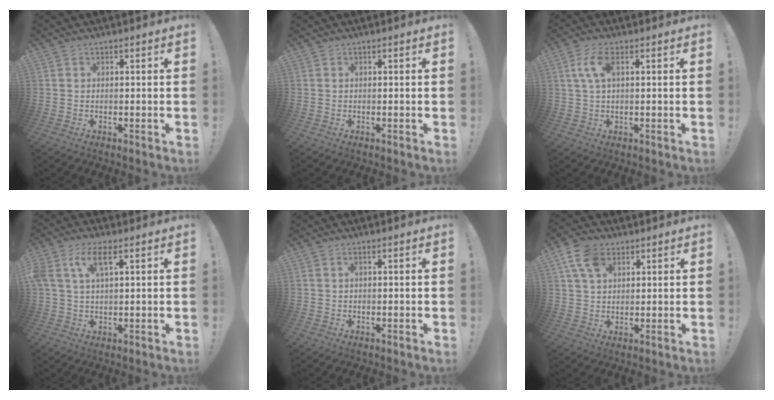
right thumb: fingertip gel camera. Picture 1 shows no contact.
{"total": 0.0}
{"total": 6.2, "force": [1.9, 2.3, 5.4], "torque": [-0.105, 0.001, 0.032]}
{"total": 8.1, "force": [3.7, 3.7, 6.2], "torque": [-0.127, 0.001, 0.070]}
{"total": 1.0, "force": [0.5, 0.5, 0.7], "torque": [-0.020, 0.003, 0.010]}
{"total": 9.5, "force": [4.5, 6.2, 5.6], "torque": [-0.095, -0.004, 0.088]}